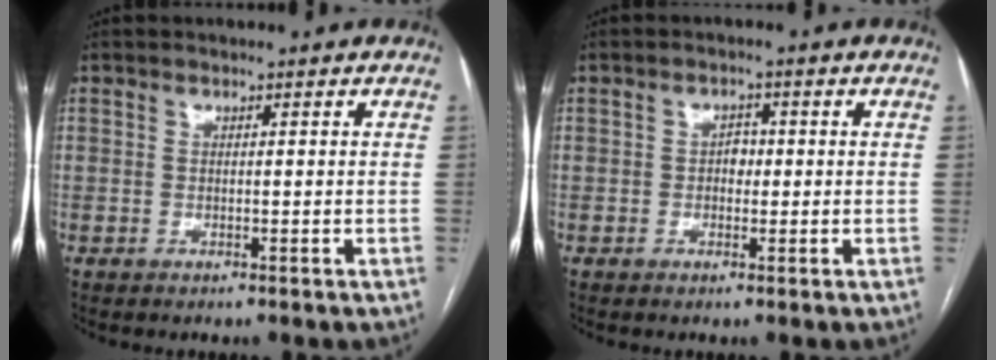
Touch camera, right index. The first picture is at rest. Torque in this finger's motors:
{"motor_torque": [0.42, 0.12, -0.02, 0.02]}